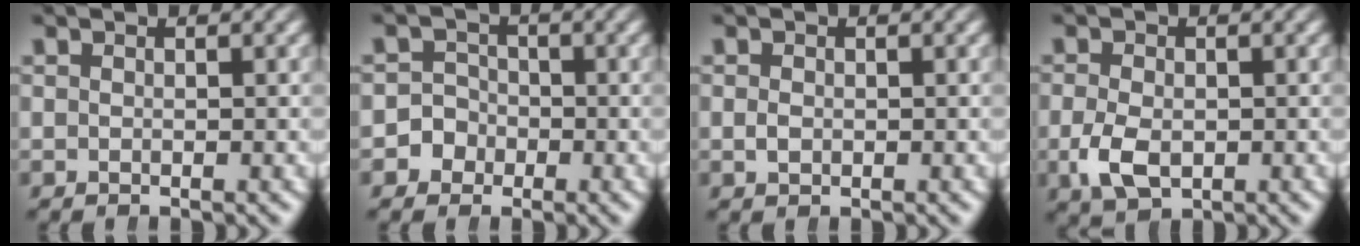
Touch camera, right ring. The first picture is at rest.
{"total": 4.5, "force": [-1.3, 4.2, 0.8], "torque": [-0.029, -0.006, -0.031]}
{"total": 0.0}
{"total": 3.1, "force": [-1.0, 2.0, 2.2], "torque": [-0.058, -0.021, -0.005]}